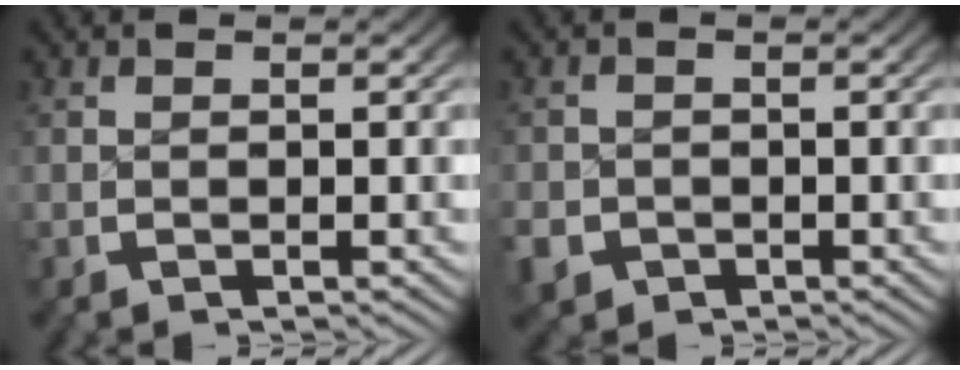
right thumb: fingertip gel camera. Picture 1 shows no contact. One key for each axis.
{"total": 3.5, "fx": -1.9, "fy": 2.8, "fz": 0.7, "tx": -0.026, "ty": -0.019, "tz": -0.028}